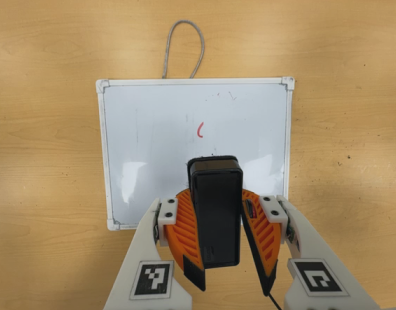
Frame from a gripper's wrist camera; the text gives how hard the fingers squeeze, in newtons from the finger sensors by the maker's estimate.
{"total": 10.9, "left": 11.2, "right": 10.6}